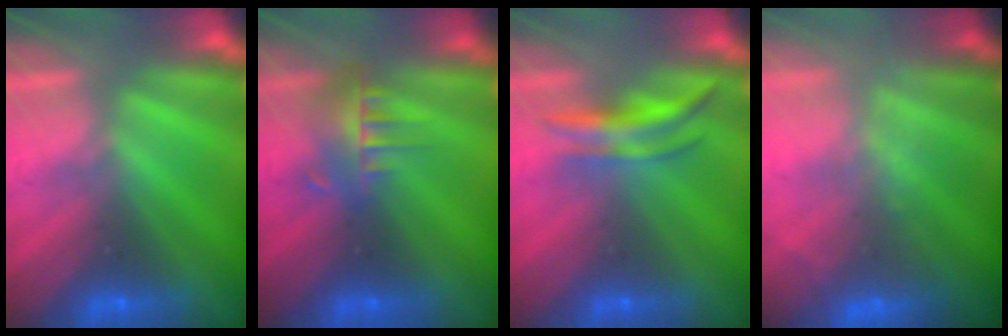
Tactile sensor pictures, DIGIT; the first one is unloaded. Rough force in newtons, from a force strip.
{"total": 5.0}
{"total": 4.0}
{"total": 7.7}